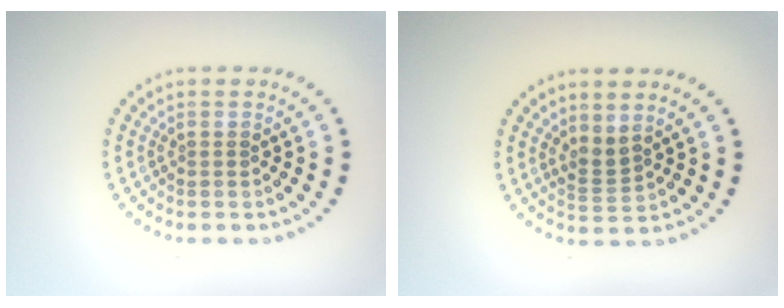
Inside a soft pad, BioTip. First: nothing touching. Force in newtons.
{"total": 1.7, "press": 1.2, "slide": 1.1}